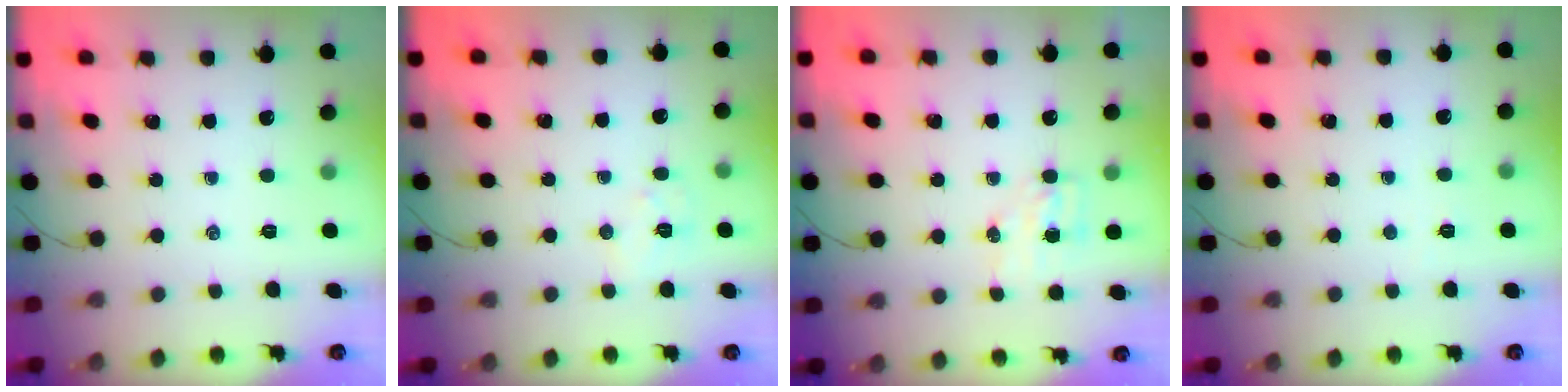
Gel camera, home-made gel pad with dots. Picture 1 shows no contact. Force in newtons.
{"total": 5.7, "press": 5.6, "slide": 0.9}
{"total": 4.3, "press": 4.3, "slide": 0.5}
{"total": 1.8, "press": 1.7, "slide": 0.5}